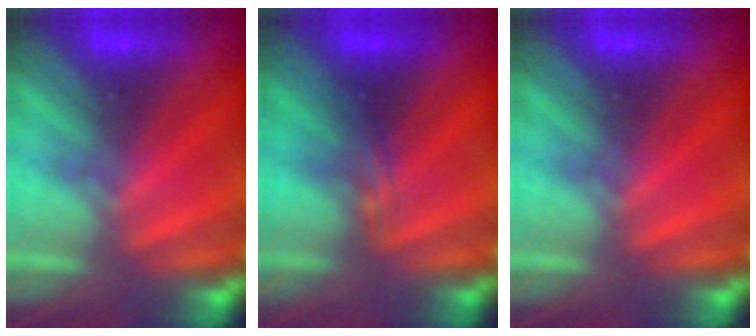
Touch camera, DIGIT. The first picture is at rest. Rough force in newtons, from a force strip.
{"total": 2.3}
{"total": 0.0}